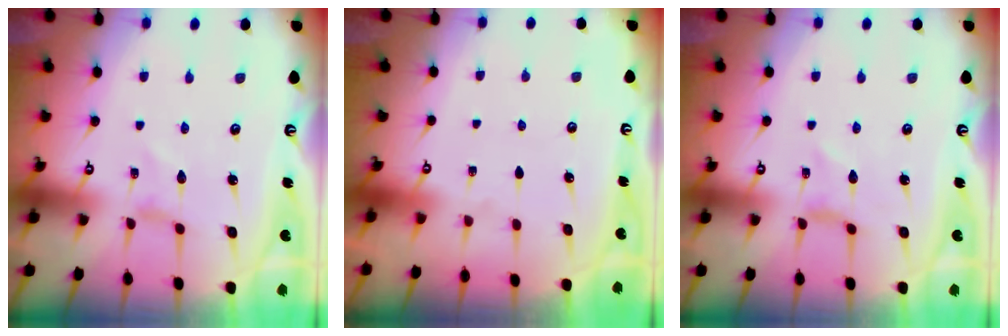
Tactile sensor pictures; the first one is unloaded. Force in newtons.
{"total": 0.0}
{"total": 0.0}